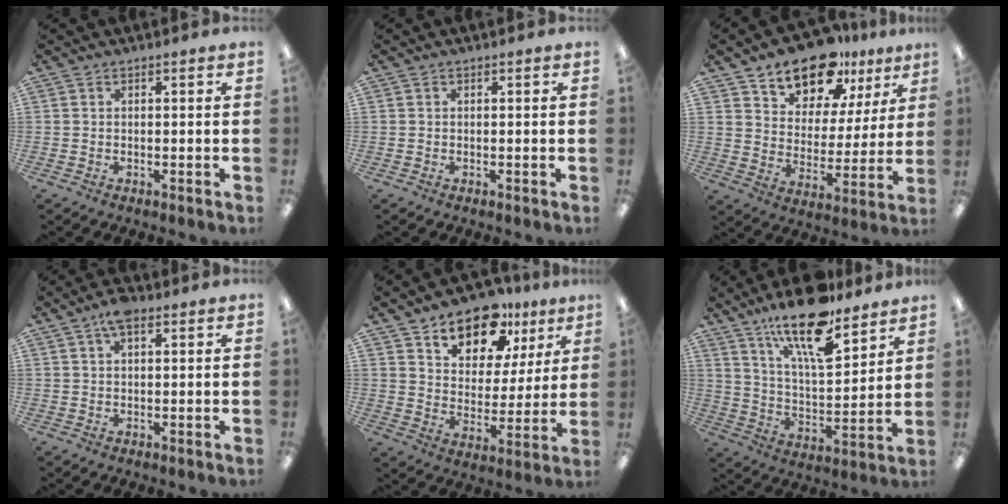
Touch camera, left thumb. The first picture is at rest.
{"total": 0.0}
{"total": 15.1, "force": [12.2, 7.5, 4.6], "torque": [-0.075, -0.089, 0.223]}
{"total": 4.8, "force": [2.6, 2.0, 3.5], "torque": [-0.059, -0.002, 0.042]}
{"total": 14.2, "force": [10.7, 7.6, 5.4], "torque": [-0.083, -0.073, 0.193]}
{"total": 18.9, "force": [13.8, 5.6, 11.6], "torque": [-0.198, -0.081, 0.231]}